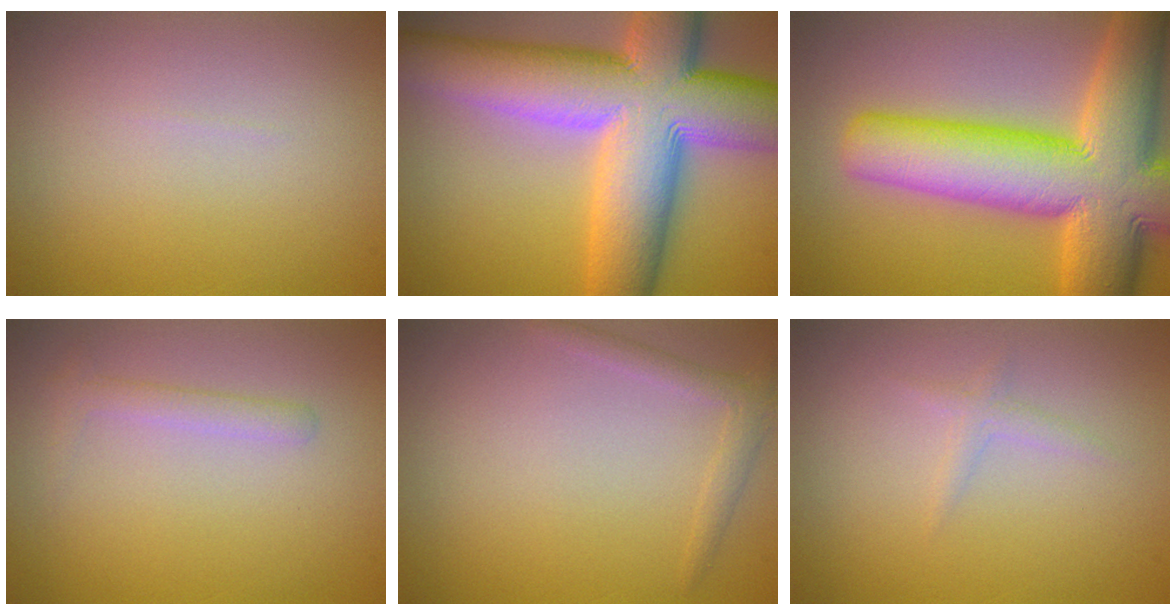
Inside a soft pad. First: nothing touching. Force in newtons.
{"total": 16.4, "press": 16.3, "slide": 0.9}
{"total": 14.9, "press": 14.9, "slide": 0.6}
{"total": 1.3, "press": 1.3, "slide": 0.1}
{"total": 1.6, "press": 1.6, "slide": 0.1}
{"total": 1.0, "press": 1.0, "slide": 0.1}